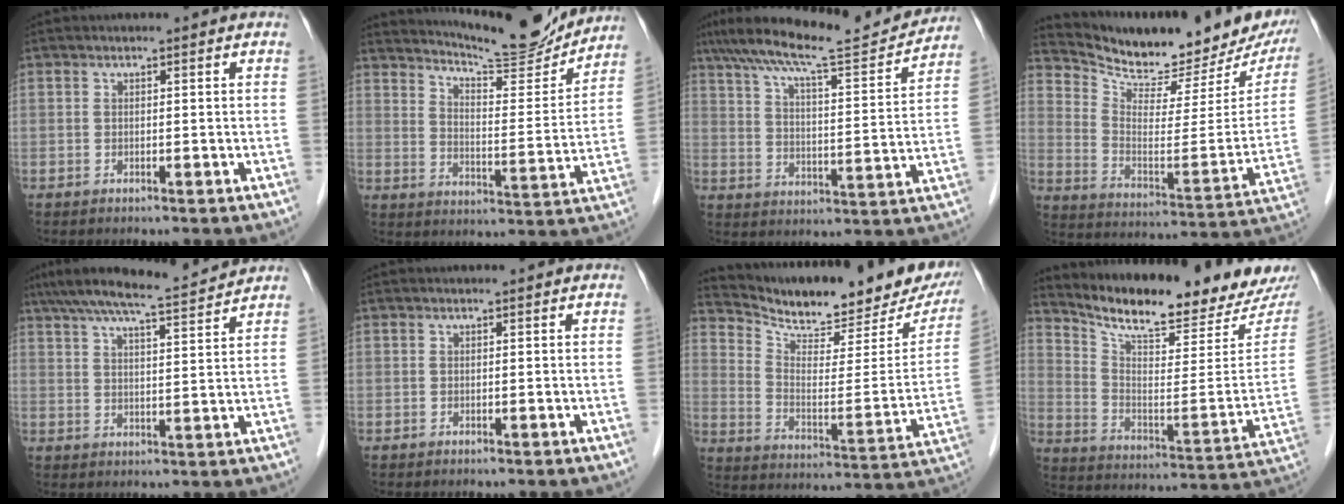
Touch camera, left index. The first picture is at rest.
{"total": 15.5, "force": [14.9, 1.0, 4.4], "torque": [-0.076, -0.032, 0.207]}
{"total": 16.0, "force": [14.7, 0.1, 6.1], "torque": [-0.111, -0.004, 0.220]}
{"total": 21.4, "force": [19.7, 4.8, 6.9], "torque": [-0.113, -0.063, 0.275]}
{"total": 10.4, "force": [9.6, -0.6, 3.9], "torque": [-0.071, 0.015, 0.148]}
{"total": 0.0}
{"total": 23.1, "force": [20.7, 5.0, 9.1], "torque": [-0.146, -0.049, 0.282]}
{"total": 19.3, "force": [18.1, 1.1, 6.8], "torque": [-0.129, -0.075, 0.265]}